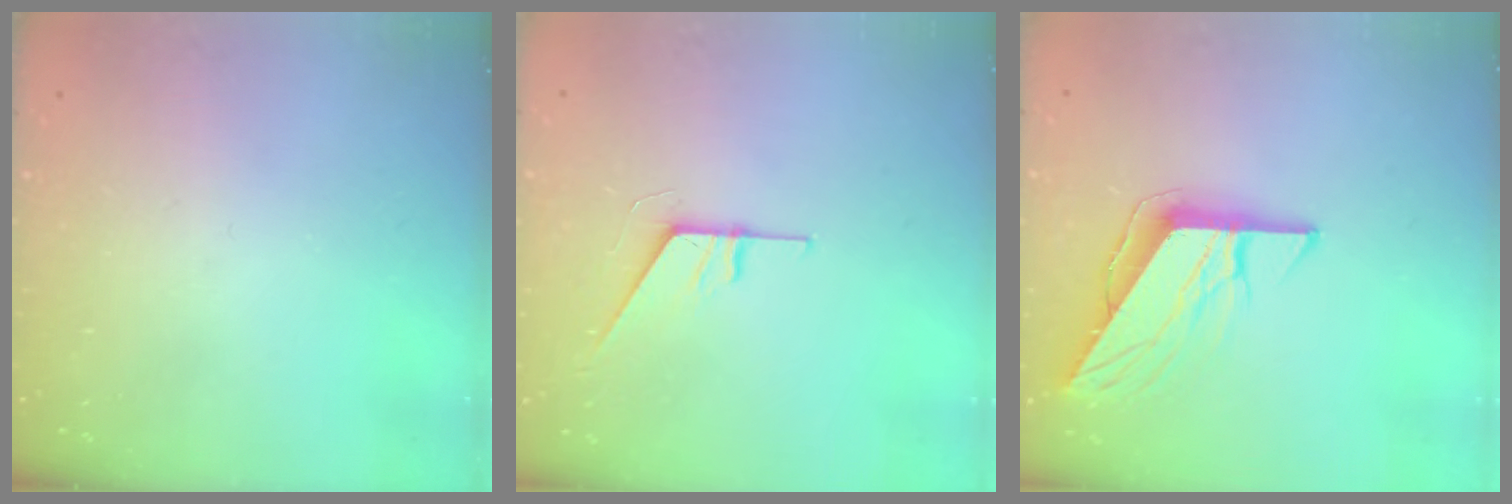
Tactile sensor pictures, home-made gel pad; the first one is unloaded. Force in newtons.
{"total": 5.9, "press": 5.9, "slide": 0.6}
{"total": 9.4, "press": 9.4, "slide": 1.0}